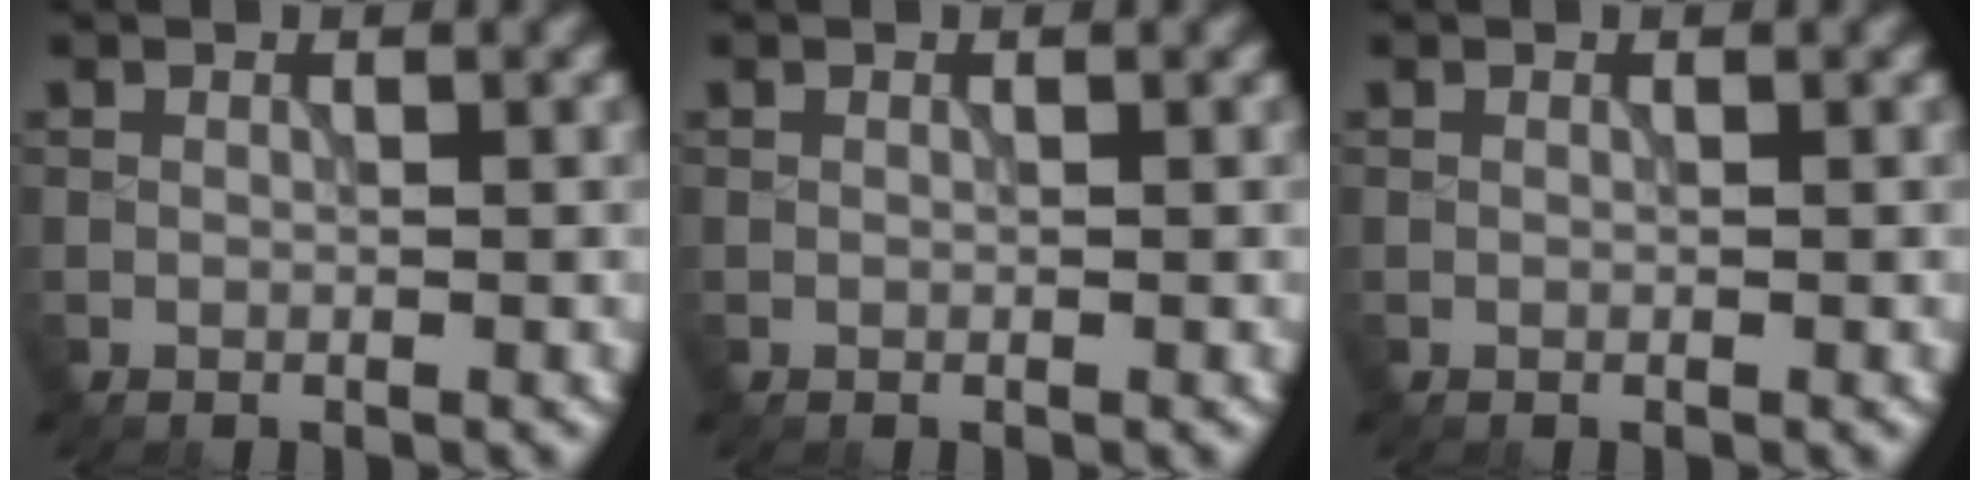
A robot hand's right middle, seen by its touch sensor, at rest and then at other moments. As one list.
[{"total": 0.0}, {"total": 0.0}]